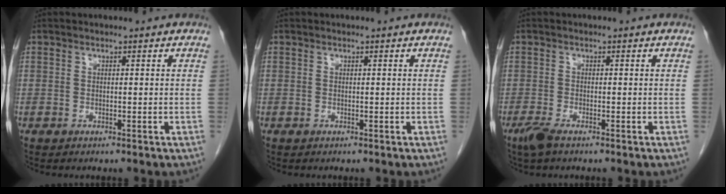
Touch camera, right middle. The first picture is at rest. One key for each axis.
{"total": 0.0}
{"total": 2.4, "fx": -1.7, "fy": 0.5, "fz": 1.6, "tx": -0.040, "ty": -0.006, "tz": -0.034}